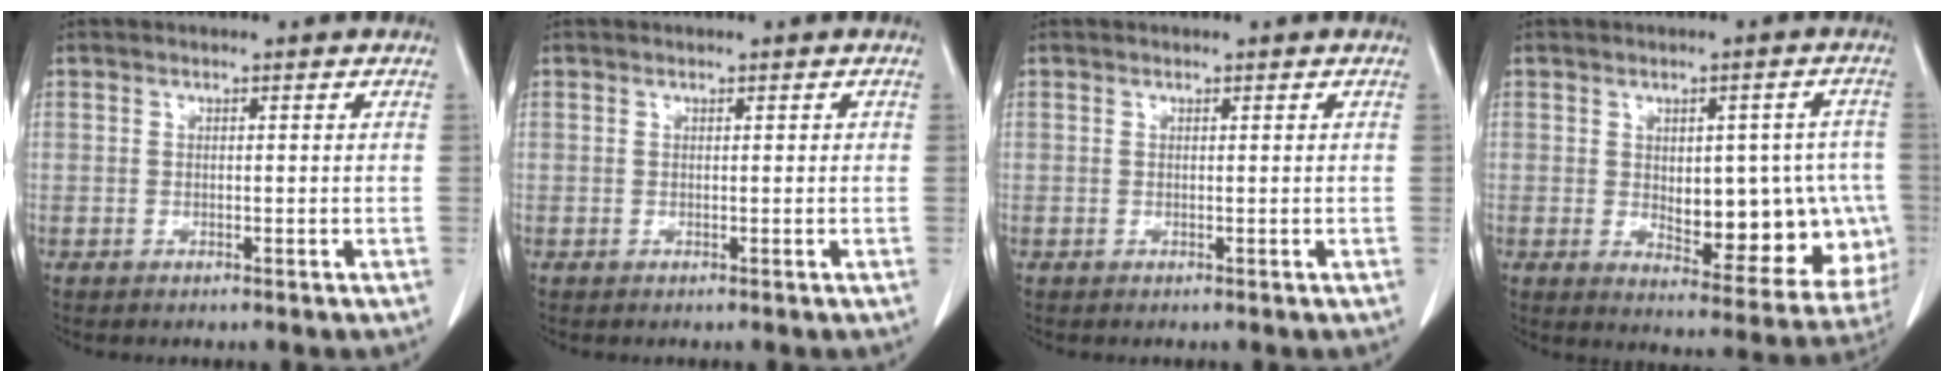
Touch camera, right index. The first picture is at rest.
{"total": 0.0}
{"total": 0.0}
{"total": 15.5, "force": [-1.6, 7.8, 13.3], "torque": [-0.146, 0.016, 0.006]}